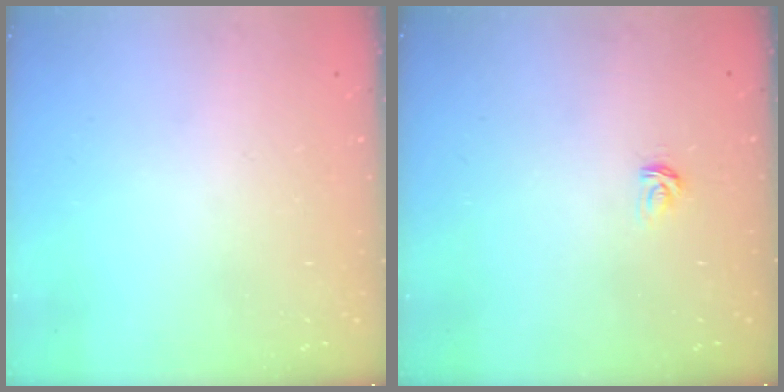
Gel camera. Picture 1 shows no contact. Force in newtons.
{"total": 2.9, "press": 2.9, "slide": 0.4}